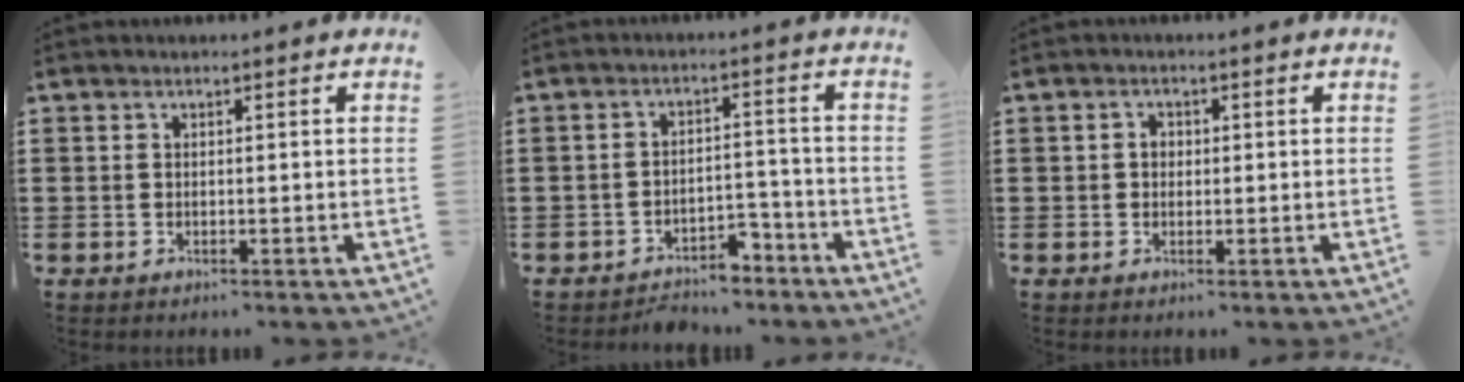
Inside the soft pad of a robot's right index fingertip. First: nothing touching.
{"total": 3.9, "force": [-3.6, 1.2, 0.9], "torque": [-0.018, 0.011, -0.071]}
{"total": 1.5, "force": [0.0, 1.2, 0.9], "torque": [-0.018, 0.007, -0.001]}